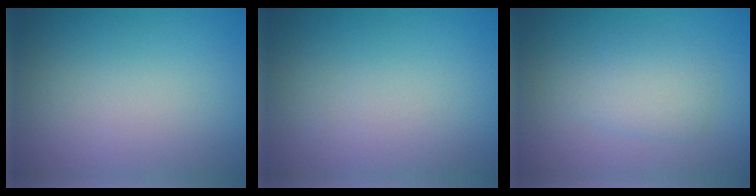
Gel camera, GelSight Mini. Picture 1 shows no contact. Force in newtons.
{"total": 0.0}
{"total": 2.4, "press": 2.4, "slide": 0.1}